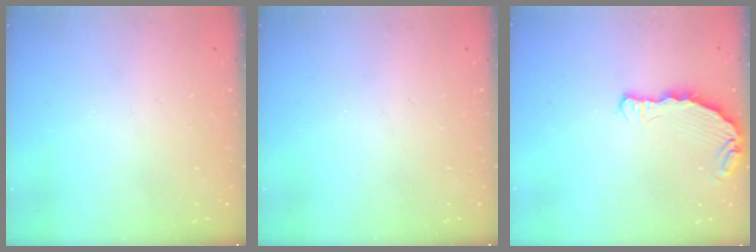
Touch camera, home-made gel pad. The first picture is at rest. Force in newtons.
{"total": 0.0}
{"total": 8.0, "press": 6.4, "slide": 4.8}